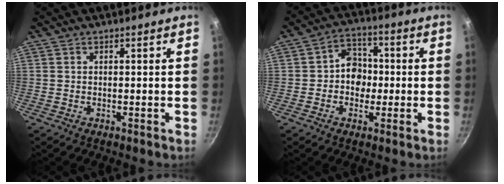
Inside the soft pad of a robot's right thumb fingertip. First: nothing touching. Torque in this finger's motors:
{"motor_torque": [0.86, 0.73, 0.79, -0.36, 0.17]}